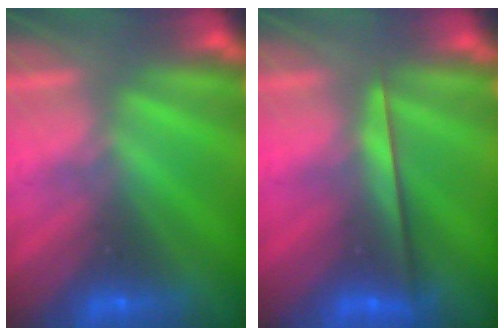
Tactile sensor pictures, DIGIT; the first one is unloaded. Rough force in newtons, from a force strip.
{"total": 2.4}